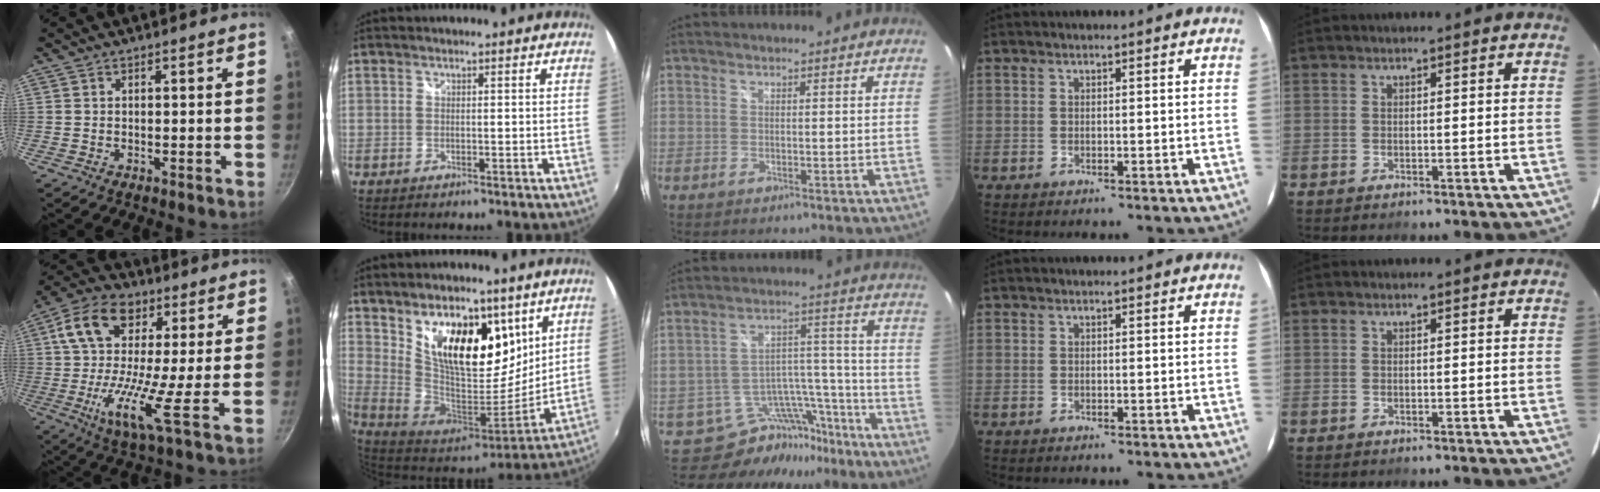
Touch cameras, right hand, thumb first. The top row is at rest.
{"thumb": {"total": 15.5, "force": [2.3, 6.8, 13.7], "torque": [-0.242, 0.002, 0.007]}, "index": {"total": 20.8, "force": [9.3, 11.0, 15.0], "torque": [-0.268, -0.001, 0.174]}, "middle": {"total": 11.2, "force": [-9.9, 5.2, 1.2], "torque": [-0.012, 0.066, -0.147]}}